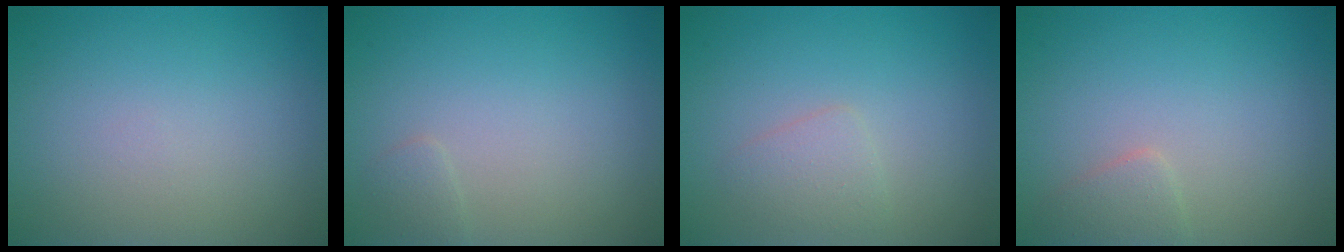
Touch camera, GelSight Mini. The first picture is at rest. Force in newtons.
{"total": 0.8, "press": 0.8, "slide": 0.0}
{"total": 1.5, "press": 1.5, "slide": 0.1}
{"total": 1.4, "press": 1.4, "slide": 0.1}